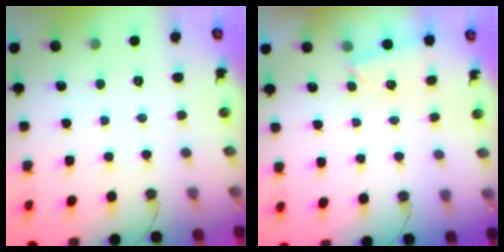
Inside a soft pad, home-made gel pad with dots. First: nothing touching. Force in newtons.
{"total": 1.0, "press": 0.9, "slide": 0.4}